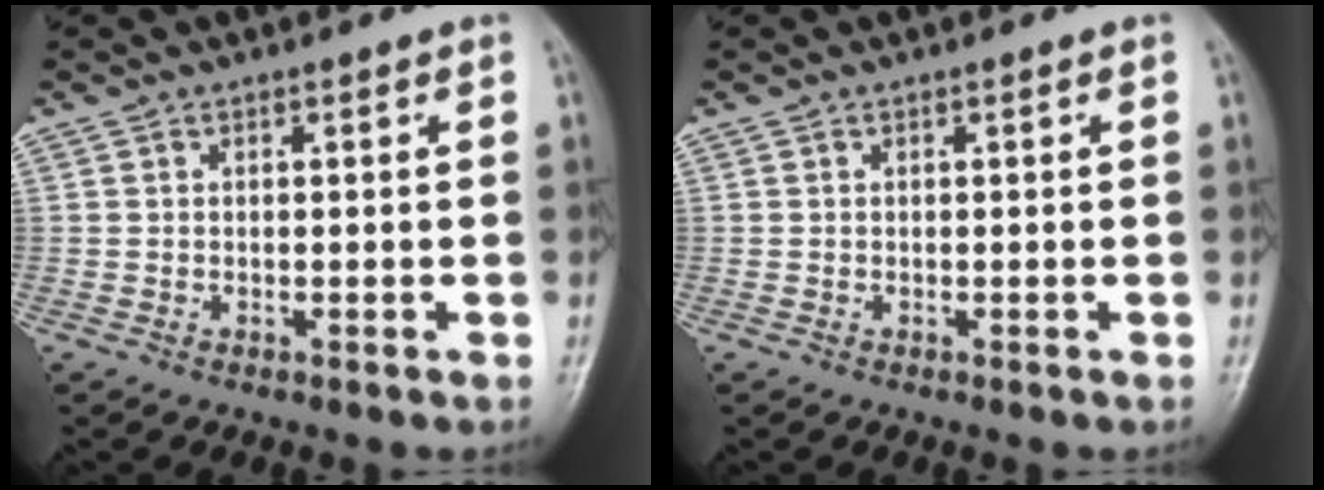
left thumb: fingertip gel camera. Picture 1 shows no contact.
{"total": 0.0}